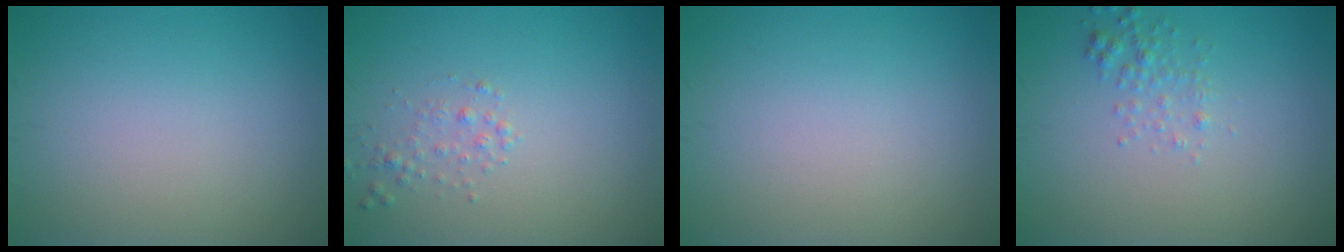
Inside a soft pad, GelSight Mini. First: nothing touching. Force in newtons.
{"total": 1.2, "press": 1.2, "slide": 0.1}
{"total": 0.0}
{"total": 1.6, "press": 1.5, "slide": 0.2}